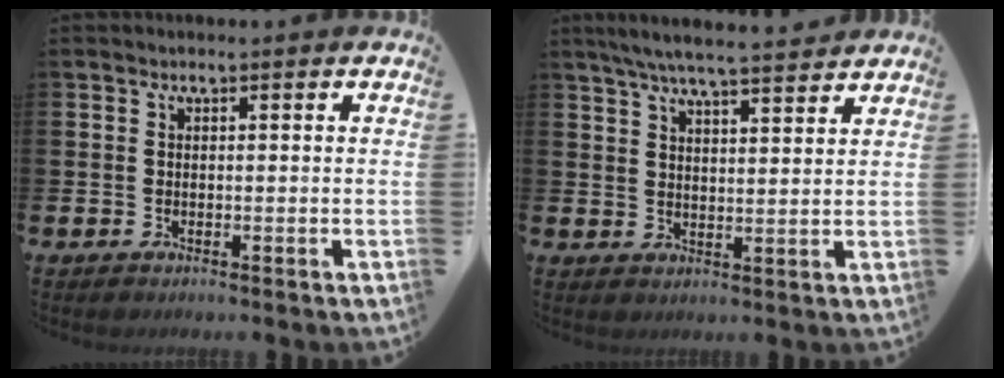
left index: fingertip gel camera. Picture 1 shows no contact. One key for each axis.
{"total": 5.7, "fx": 5.4, "fy": 0.1, "fz": 1.9, "tx": -0.054, "ty": -0.026, "tz": 0.095}